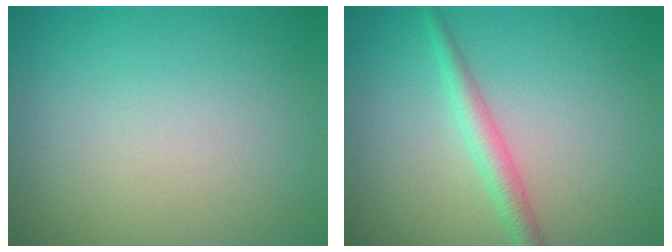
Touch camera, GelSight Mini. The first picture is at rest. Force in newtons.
{"total": 2.3, "press": 2.3, "slide": 0.0}